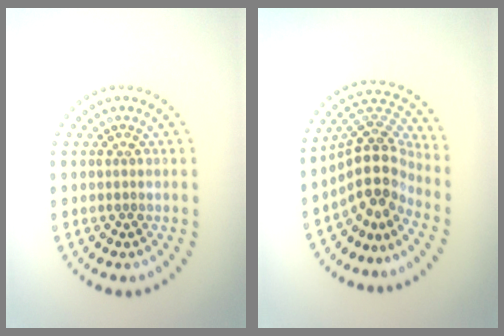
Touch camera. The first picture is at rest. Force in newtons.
{"total": 4.9, "press": 3.5, "slide": 3.4}